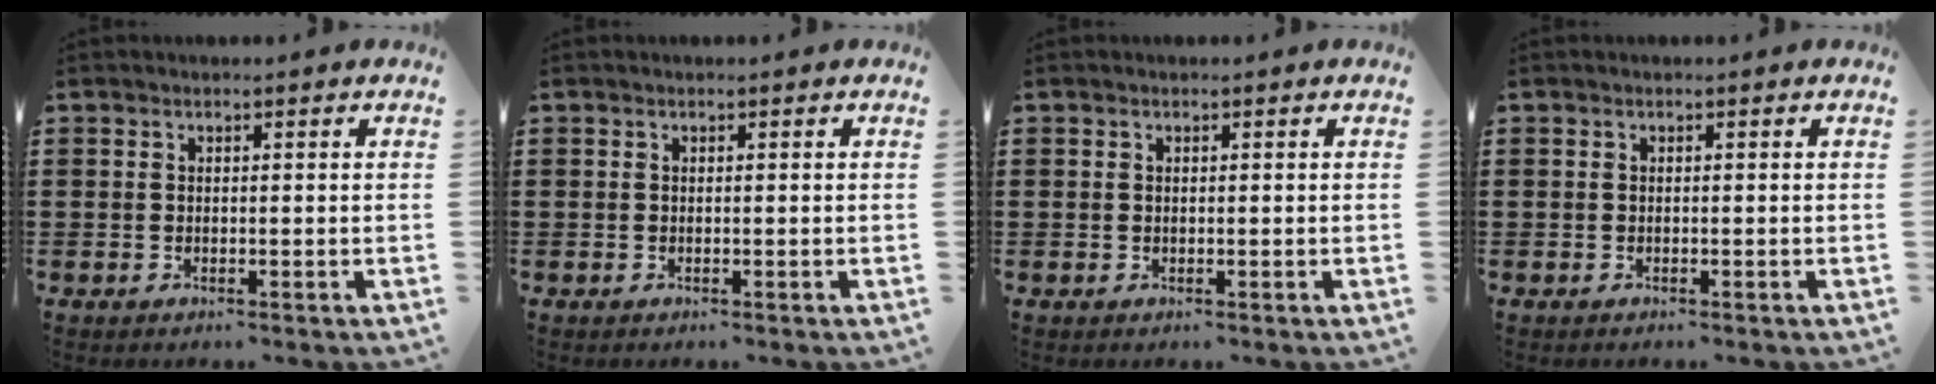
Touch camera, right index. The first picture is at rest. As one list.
[{"total": 0.0}, {"total": 0.0}, {"total": 0.0}]